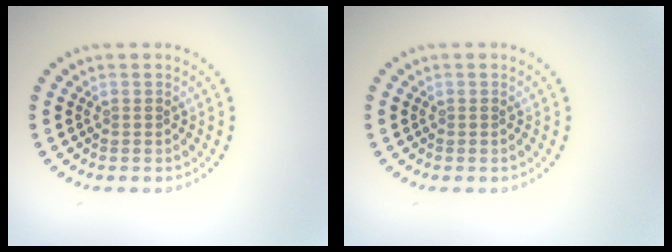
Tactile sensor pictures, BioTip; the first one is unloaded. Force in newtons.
{"total": 0.0}